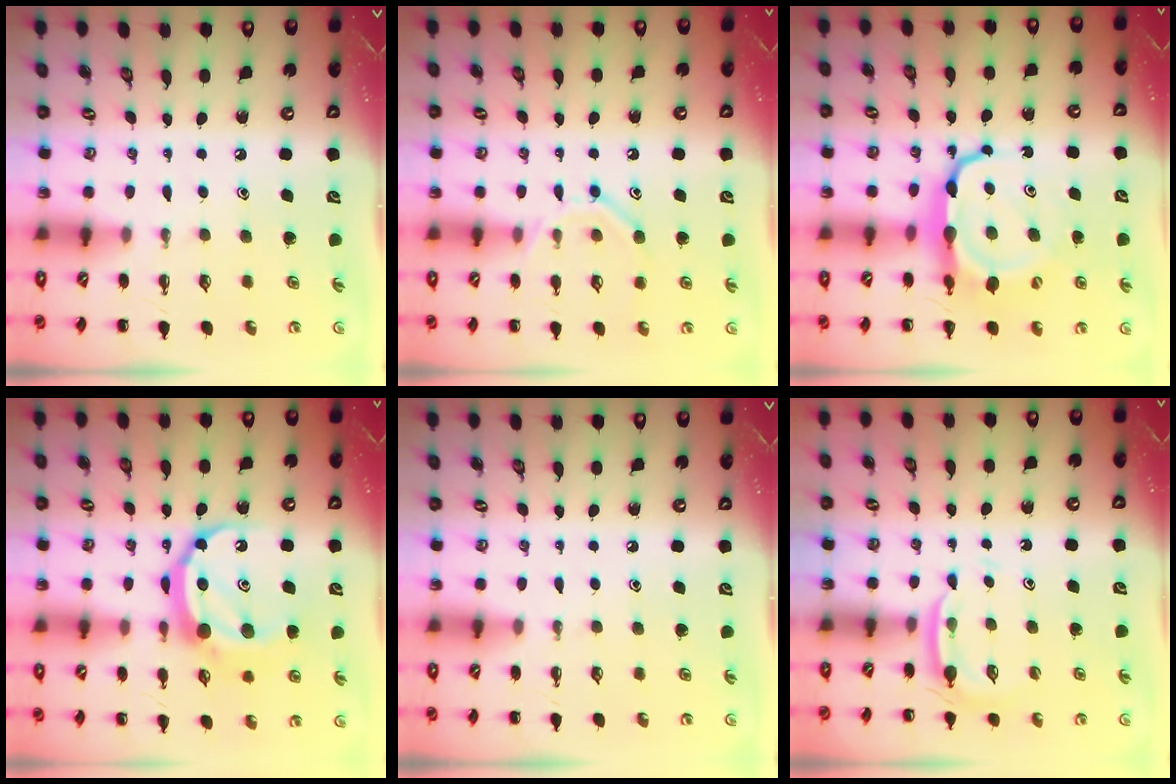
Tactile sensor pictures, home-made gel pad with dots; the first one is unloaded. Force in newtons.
{"total": 10.5, "press": 10.4, "slide": 1.2}
{"total": 9.1, "press": 9.0, "slide": 1.7}
{"total": 14.6, "press": 14.6, "slide": 1.0}
{"total": 0.0}
{"total": 3.9, "press": 3.7, "slide": 1.3}